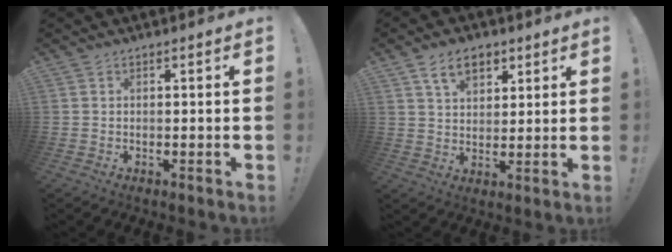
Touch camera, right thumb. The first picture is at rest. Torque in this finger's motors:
{"motor_torque": [0.04, 0.04, 0.39, 0.33, 0.00]}